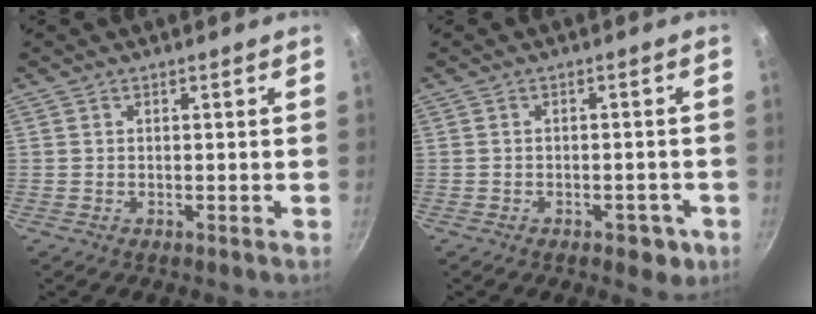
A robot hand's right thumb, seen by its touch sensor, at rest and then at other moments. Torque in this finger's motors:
{"motor_torque": [-0.07, 0.15, -0.20, 0.01, 0.08]}